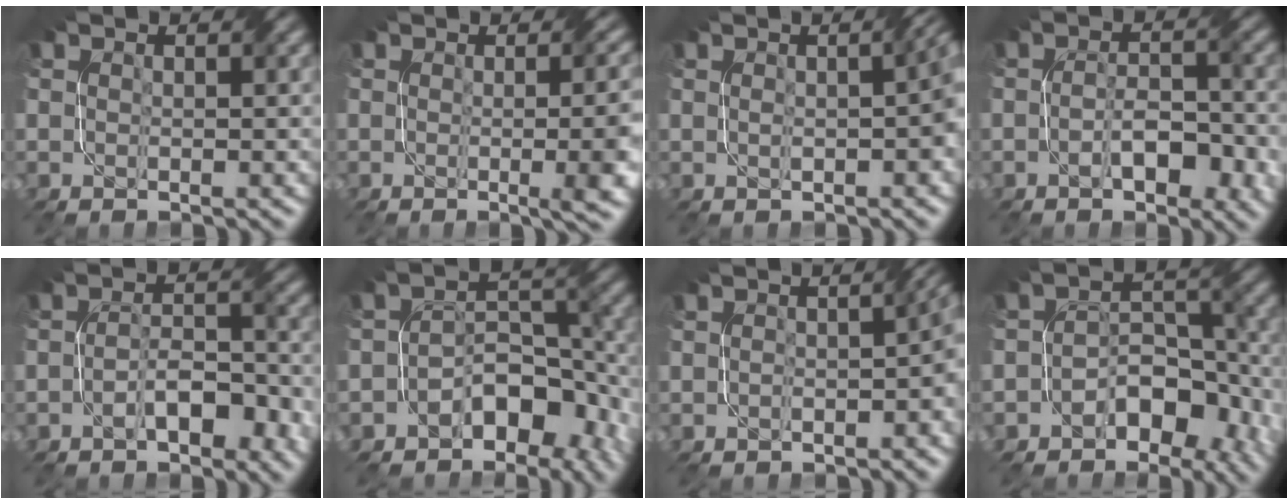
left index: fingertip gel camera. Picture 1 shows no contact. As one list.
[{"total": 8.2, "force": [-0.7, 3.2, 7.5], "torque": [-0.044, 0.005, -0.009]}, {"total": 3.5, "force": [0.0, 0.8, 3.4], "torque": [-0.047, 0.009, 0.001]}, {"total": 4.5, "force": [-1.7, 1.8, 3.7], "torque": [-0.065, 0.003, -0.027]}, {"total": 4.5, "force": [-2.1, 1.7, 3.5], "torque": [-0.057, 0.008, -0.035]}, {"total": 6.6, "force": [-3.4, 3.9, 4.1], "torque": [-0.042, 0.003, -0.058]}, {"total": 3.1, "force": [-0.9, 0.9, 2.8], "torque": [-0.039, 0.007, -0.016]}, {"total": 5.8, "force": [-2.7, 3.6, 3.6], "torque": [-0.039, -0.001, -0.047]}]